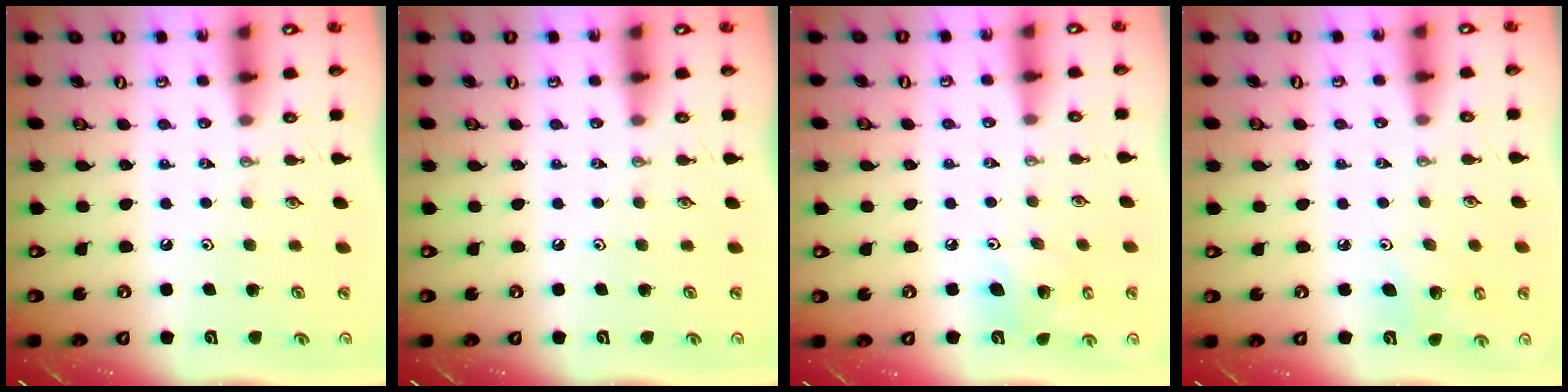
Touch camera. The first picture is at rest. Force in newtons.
{"total": 0.0}
{"total": 8.6, "press": 8.4, "slide": 1.7}
{"total": 4.2, "press": 3.7, "slide": 1.9}